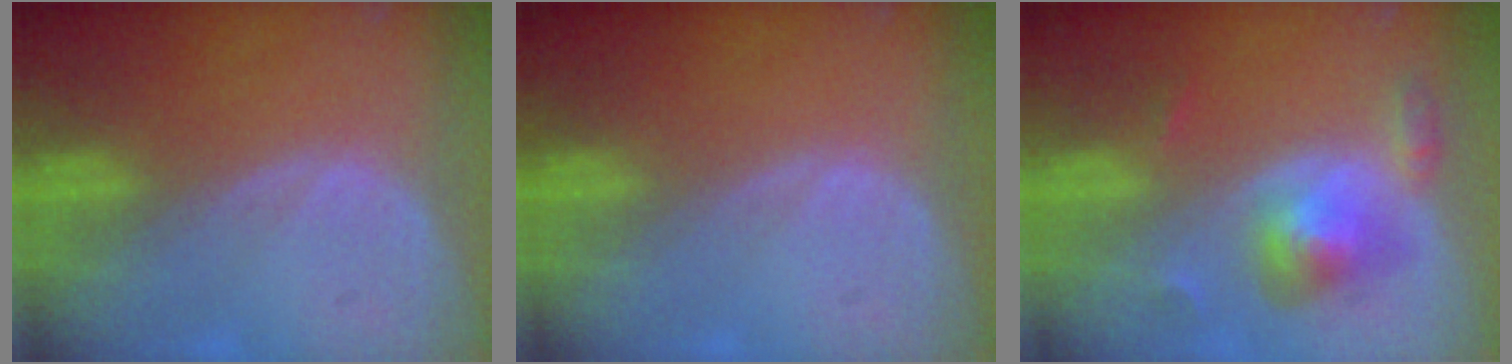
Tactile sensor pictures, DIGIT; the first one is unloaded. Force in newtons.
{"total": 0.0}
{"total": 6.1, "press": 5.6, "slide": 2.4}